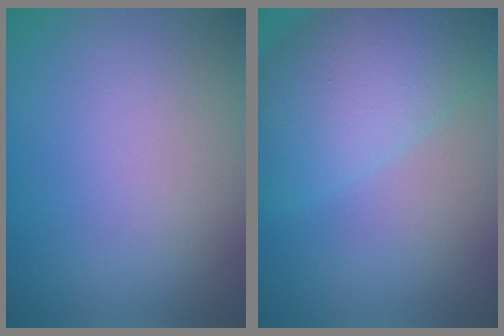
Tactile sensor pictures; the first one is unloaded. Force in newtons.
{"total": 8.1, "press": 8.1, "slide": 0.3}